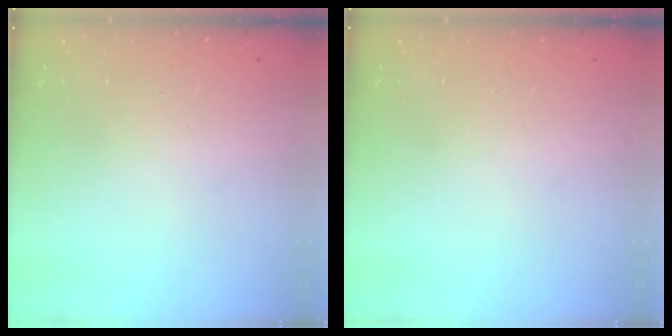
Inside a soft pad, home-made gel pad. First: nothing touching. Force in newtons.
{"total": 0.0}